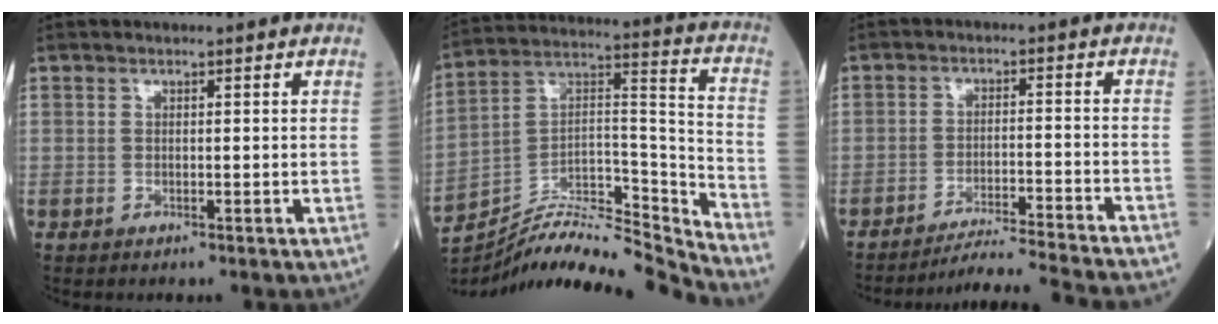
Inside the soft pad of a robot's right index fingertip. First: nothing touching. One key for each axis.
{"total": 20.3, "fx": -19.5, "fy": -0.1, "fz": 5.4, "tx": -0.104, "ty": 0.047, "tz": -0.329}
{"total": 14.8, "fx": -14.0, "fy": -2.0, "fz": 4.5, "tx": -0.045, "ty": -0.036, "tz": -0.200}